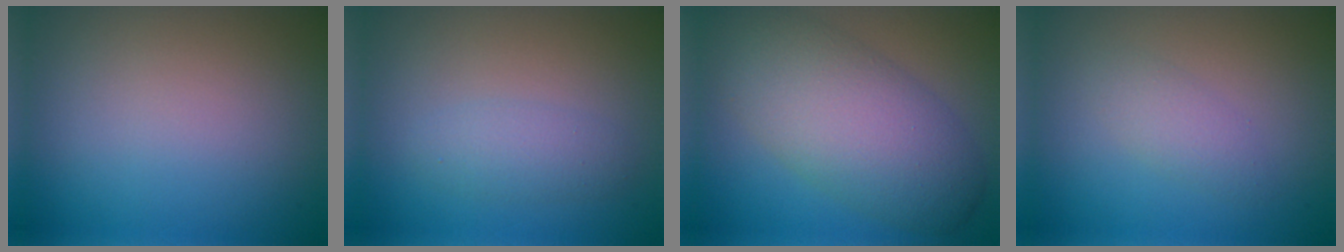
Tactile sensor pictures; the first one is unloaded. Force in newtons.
{"total": 1.0, "press": 1.0, "slide": 0.0}
{"total": 8.7, "press": 8.6, "slide": 0.3}
{"total": 1.8, "press": 1.8, "slide": 0.1}